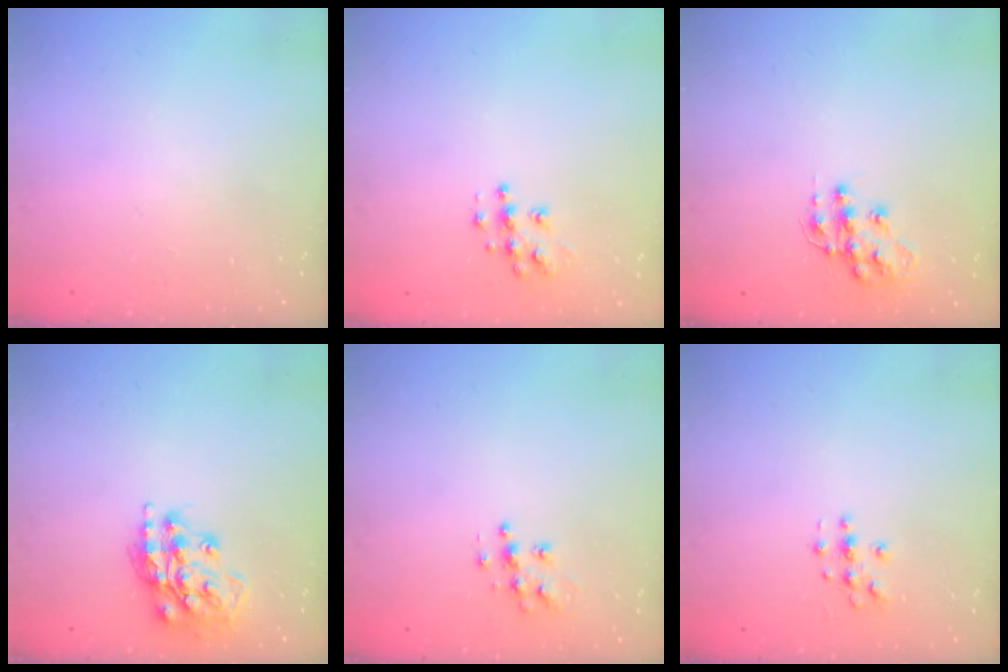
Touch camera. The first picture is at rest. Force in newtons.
{"total": 8.6, "press": 8.6, "slide": 0.4}
{"total": 11.6, "press": 11.5, "slide": 0.8}
{"total": 14.9, "press": 14.9, "slide": 1.1}
{"total": 8.0, "press": 8.0, "slide": 0.4}
{"total": 2.8, "press": 2.8, "slide": 0.3}